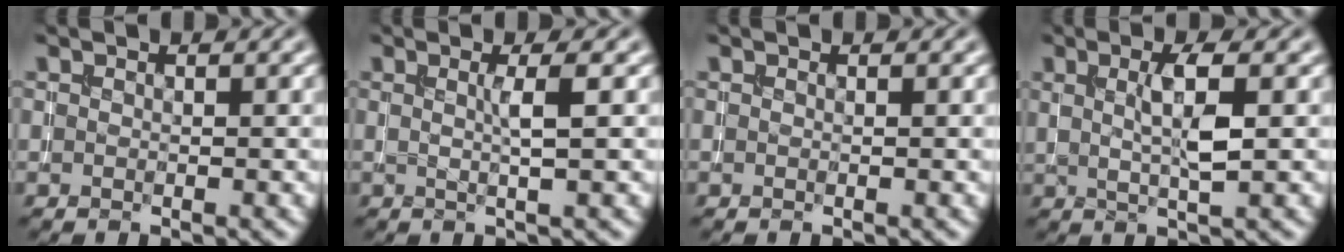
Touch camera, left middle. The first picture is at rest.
{"total": 2.1, "force": [0.3, 0.3, 2.1], "torque": [-0.032, 0.004, -0.001]}
{"total": 0.0}
{"total": 3.3, "force": [0.8, 0.6, 3.2], "torque": [-0.058, 0.003, 0.014]}